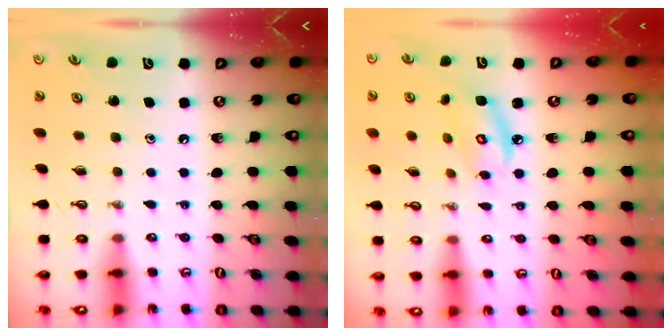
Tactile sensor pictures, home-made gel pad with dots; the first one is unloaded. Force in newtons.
{"total": 6.6, "press": 6.5, "slide": 0.4}